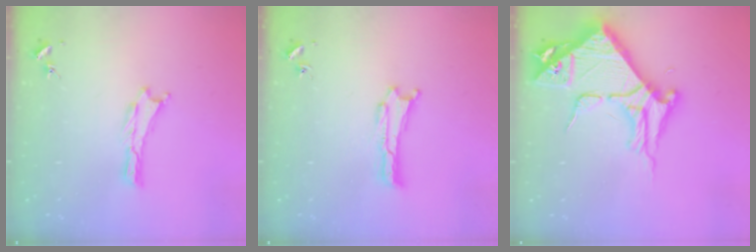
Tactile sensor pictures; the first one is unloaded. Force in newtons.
{"total": 0.0}
{"total": 9.5, "press": 9.5, "slide": 1.1}